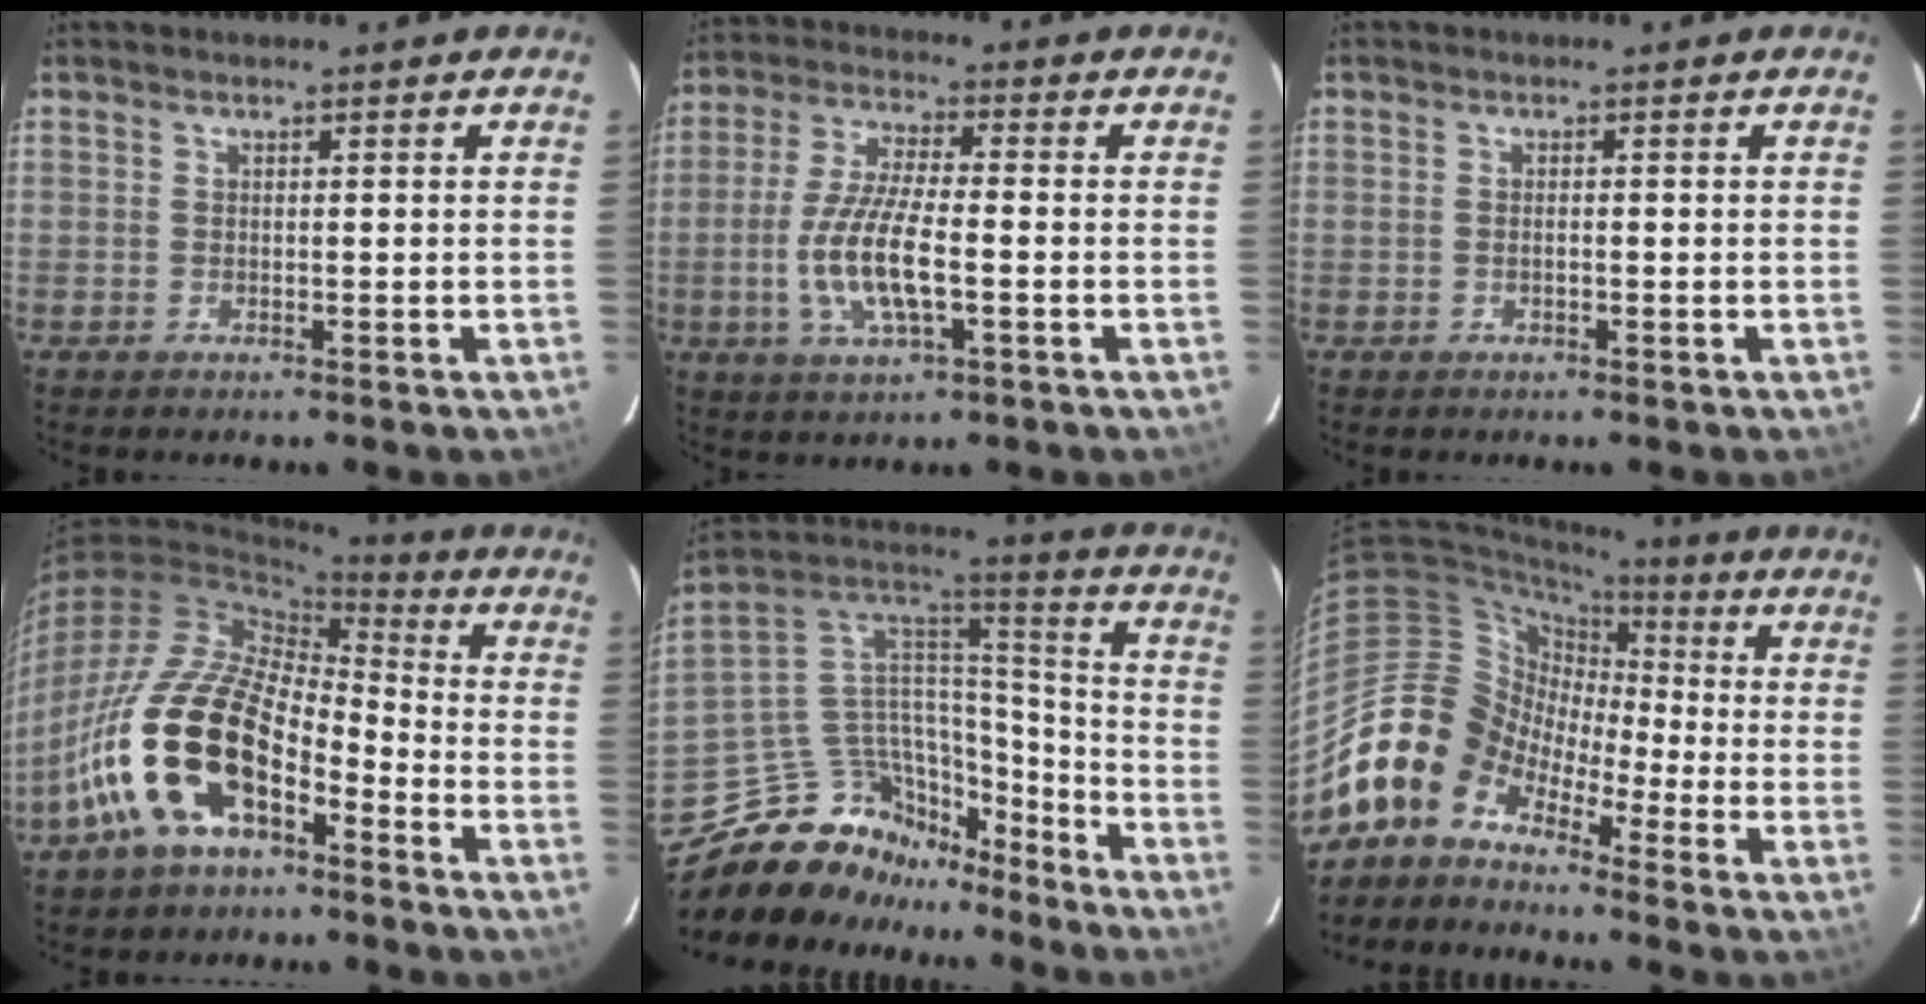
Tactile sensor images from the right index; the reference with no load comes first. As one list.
[{"total": 11.2, "force": [-2.5, 3.2, 10.5], "torque": [-0.215, -0.004, -0.049]}, {"total": 0.5, "force": [-0.1, 0.2, 0.5], "torque": [-0.010, 0.003, -0.002]}, {"total": 17.4, "force": [-9.3, 8.1, 12.2], "torque": [-0.240, 0.008, -0.178]}, {"total": 21.2, "force": [-16.2, 11.4, 7.6], "torque": [-0.170, 0.059, -0.261]}, {"total": 11.5, "force": [-7.7, 8.1, 2.5], "torque": [-0.059, 0.037, -0.167]}]